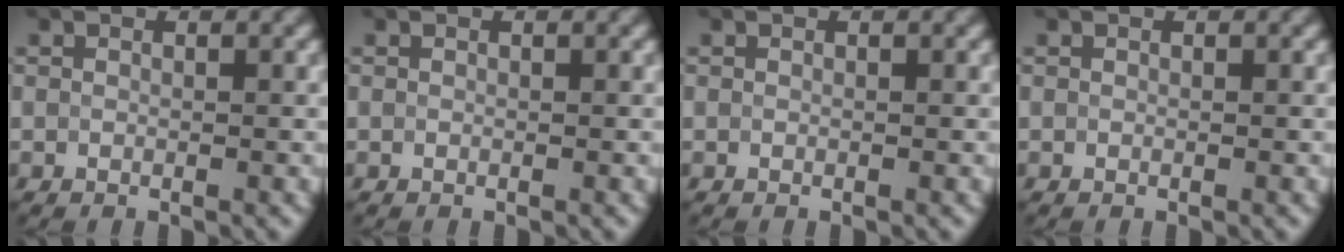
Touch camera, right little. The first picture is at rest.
{"total": 0.0}
{"total": 0.0}
{"total": 0.0}